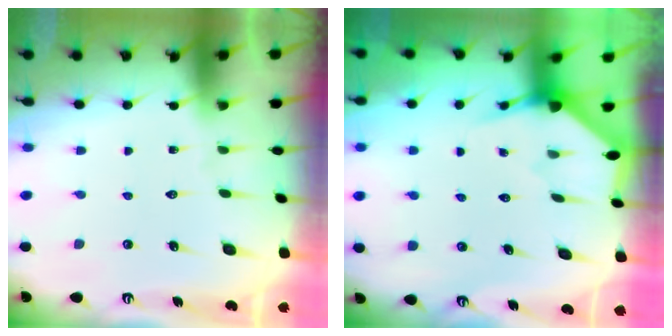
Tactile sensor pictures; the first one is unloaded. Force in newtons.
{"total": 3.2, "press": 3.2, "slide": 0.3}